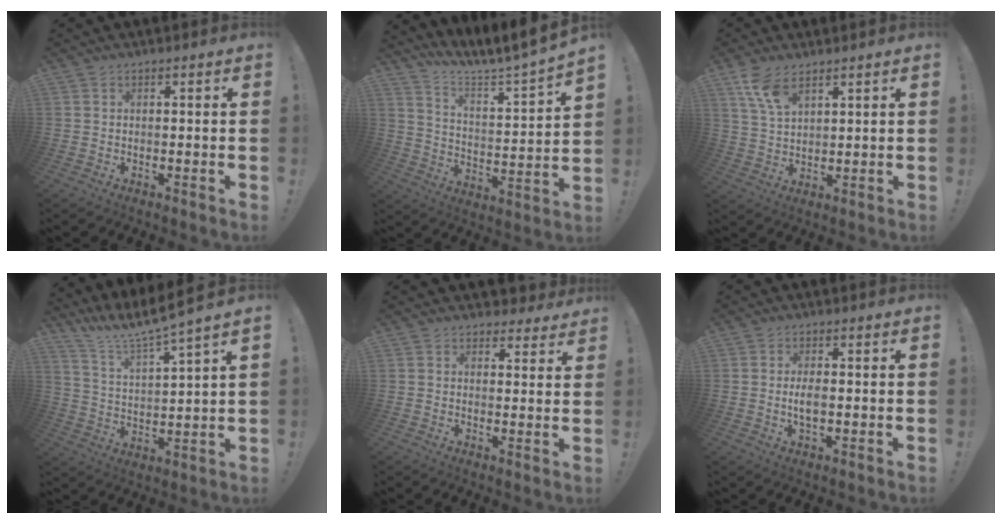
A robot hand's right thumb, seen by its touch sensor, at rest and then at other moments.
{"total": 6.4, "force": [5.6, -0.4, 2.9], "torque": [-0.048, -0.077, 0.083]}
{"total": 7.9, "force": [5.2, 3.5, 4.8], "torque": [-0.093, -0.021, 0.100]}
{"total": 9.8, "force": [8.9, -0.5, 4.0], "torque": [-0.089, -0.086, 0.148]}
{"total": 3.5, "force": [2.5, 2.4, 0.8], "torque": [0.002, -0.017, 0.043]}
{"total": 3.8, "force": [-0.6, 1.5, 3.4], "torque": [-0.066, 0.001, -0.013]}